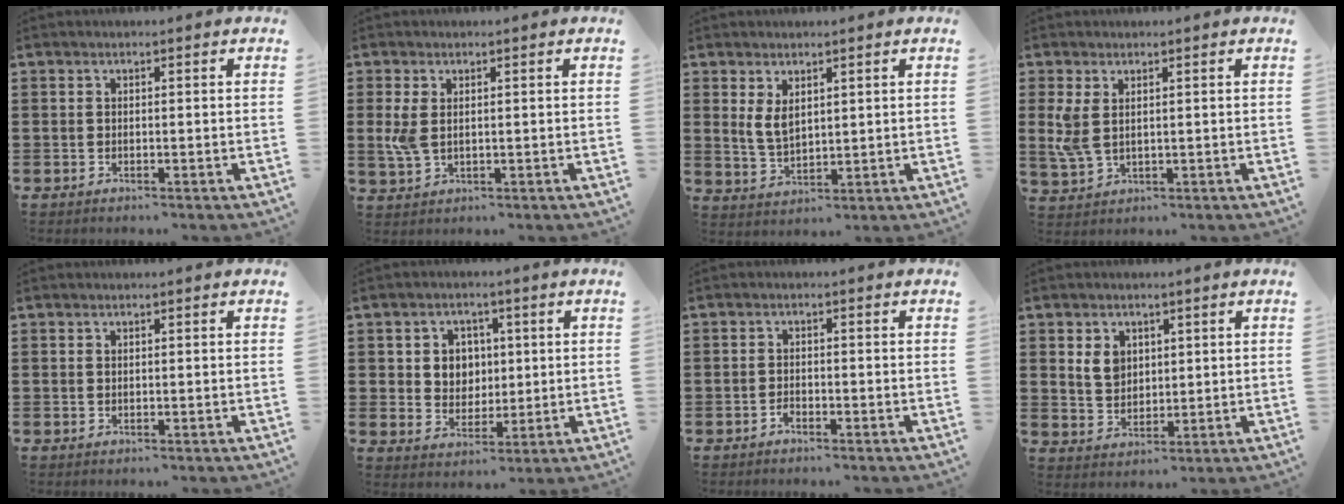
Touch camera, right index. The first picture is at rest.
{"total": 4.0, "force": [0.6, 2.2, 3.3], "torque": [-0.088, -0.001, 0.005]}
{"total": 3.8, "force": [1.7, 2.1, 2.7], "torque": [-0.065, 0.002, 0.029]}
{"total": 4.4, "force": [1.0, 2.4, 3.5], "torque": [-0.094, -0.003, 0.015]}
{"total": 0.0}
{"total": 4.8, "force": [0.9, 4.5, 1.4], "torque": [-0.041, 0.012, 0.013]}
{"total": 1.2, "force": [-1.0, 0.5, 0.2], "torque": [-0.007, 0.000, -0.021]}
{"total": 4.1, "force": [1.6, 3.1, 2.0], "torque": [-0.052, 0.010, 0.029]}